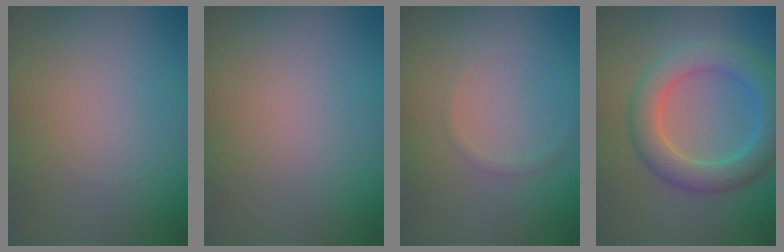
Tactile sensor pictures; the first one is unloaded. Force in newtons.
{"total": 0.0}
{"total": 0.6, "press": 0.6, "slide": 0.1}
{"total": 5.6, "press": 5.6, "slide": 0.4}